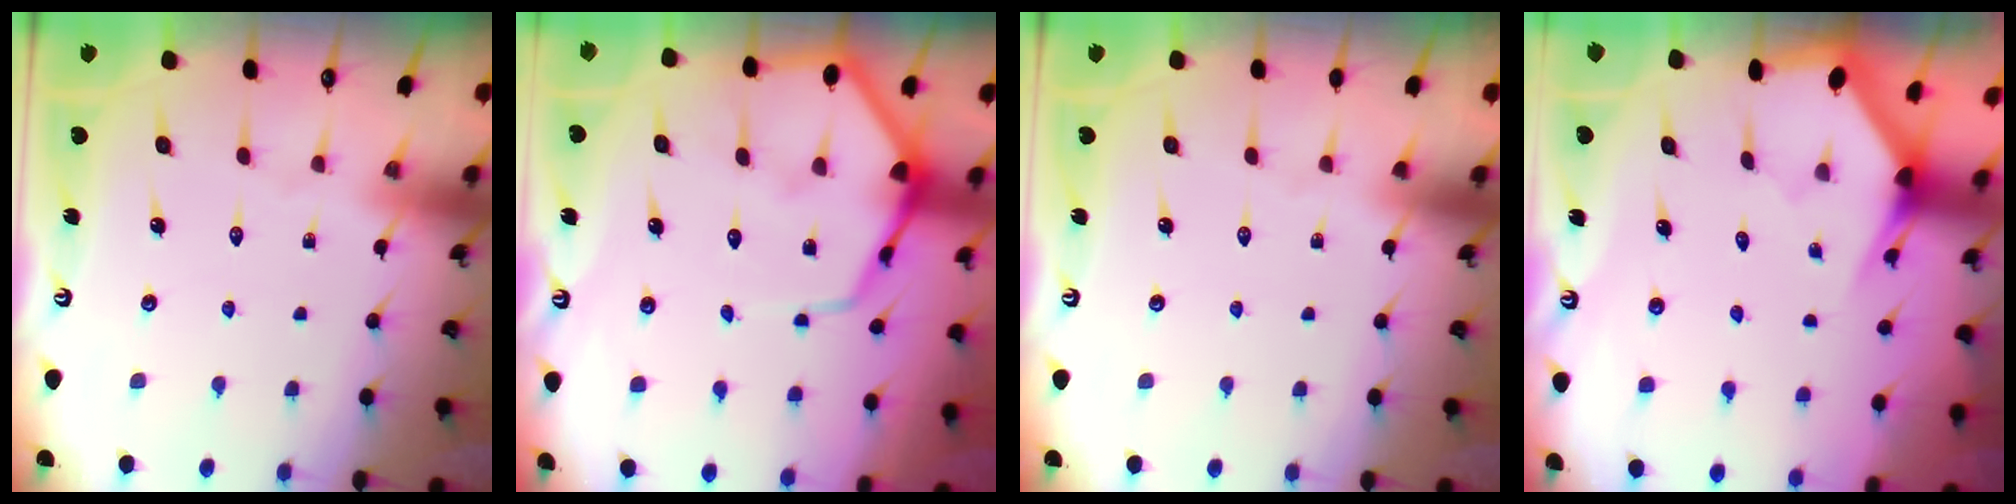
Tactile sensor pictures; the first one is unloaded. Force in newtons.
{"total": 10.4, "press": 10.4, "slide": 0.9}
{"total": 0.0}
{"total": 3.2, "press": 3.2, "slide": 0.1}